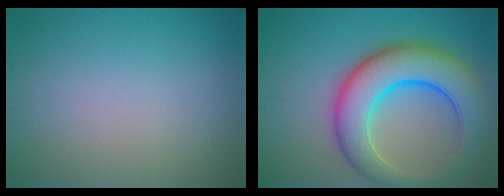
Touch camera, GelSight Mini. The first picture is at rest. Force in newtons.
{"total": 9.7, "press": 9.7, "slide": 0.2}